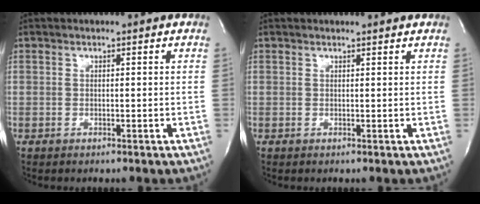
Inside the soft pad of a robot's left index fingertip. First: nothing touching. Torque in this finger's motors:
{"motor_torque": [0.11, -0.06, -0.03, -0.01]}